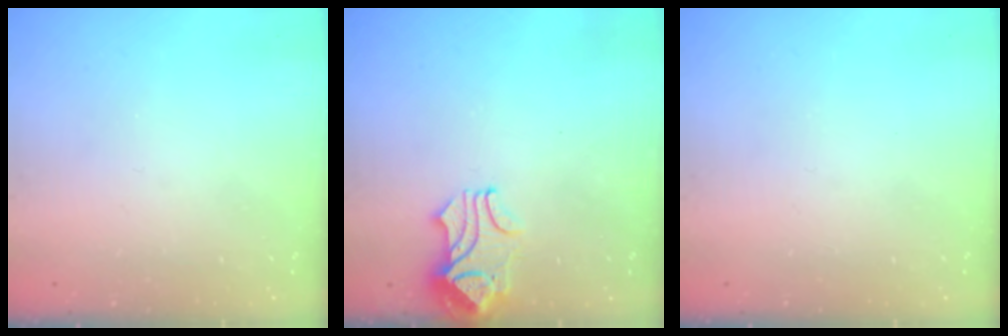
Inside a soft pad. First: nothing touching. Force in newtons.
{"total": 2.2, "press": 2.1, "slide": 0.7}
{"total": 0.0}